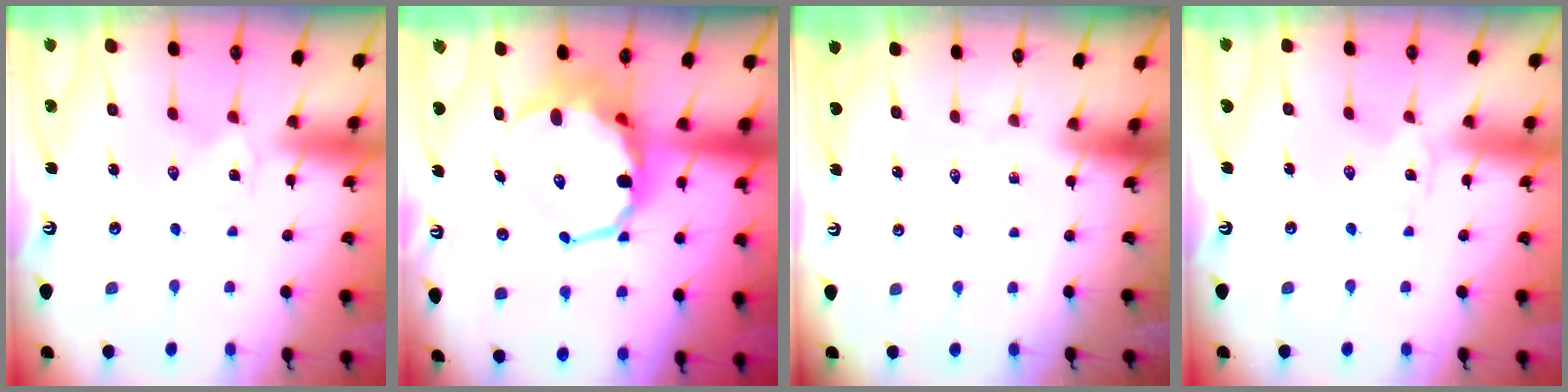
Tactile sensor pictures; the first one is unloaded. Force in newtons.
{"total": 13.6, "press": 13.4, "slide": 2.6}
{"total": 0.0}
{"total": 0.0}